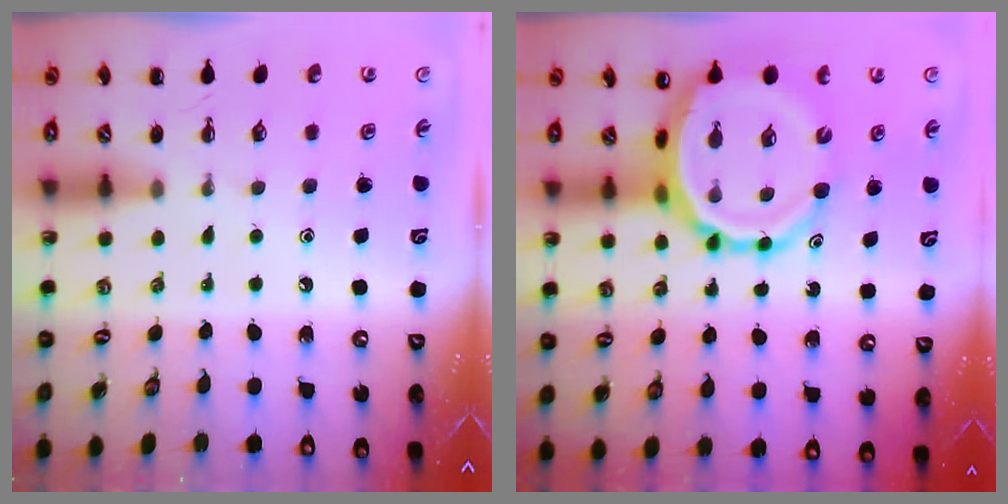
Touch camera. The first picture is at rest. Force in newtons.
{"total": 13.7, "press": 13.1, "slide": 4.1}